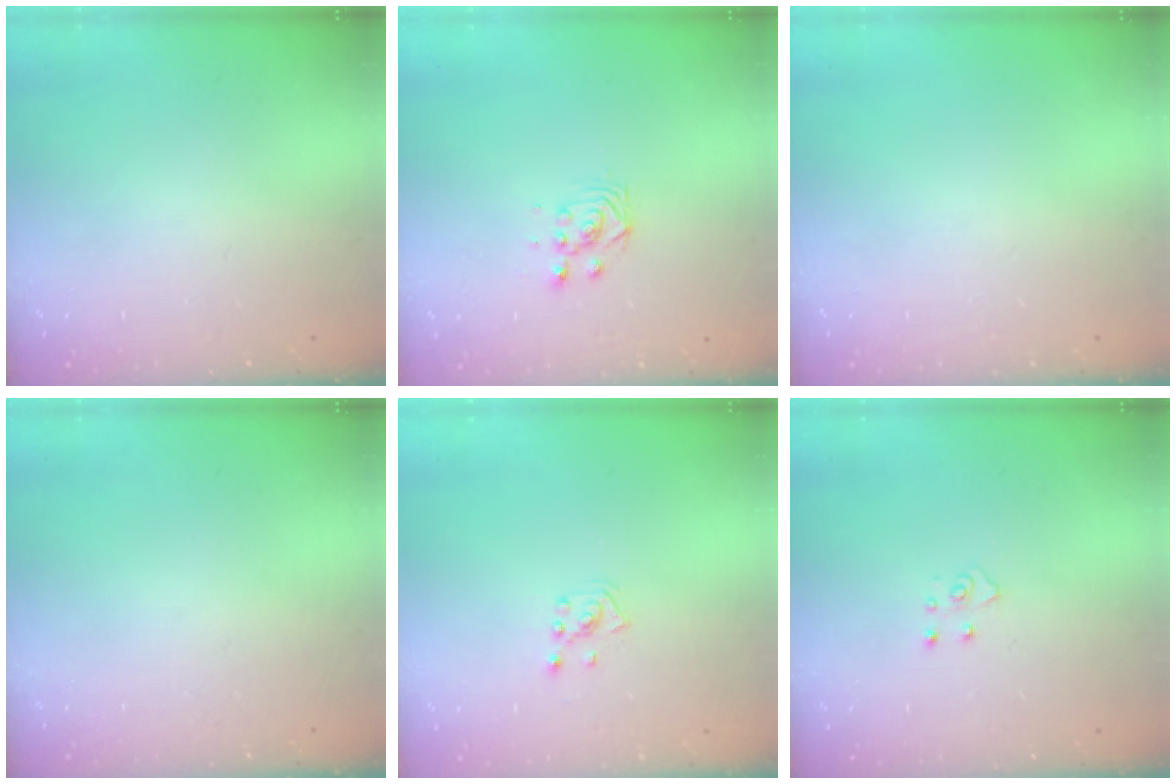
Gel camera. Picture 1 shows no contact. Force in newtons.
{"total": 2.9, "press": 2.9, "slide": 0.4}
{"total": 0.0}
{"total": 0.0}
{"total": 2.6, "press": 2.6, "slide": 0.5}
{"total": 4.0, "press": 4.0, "slide": 0.4}